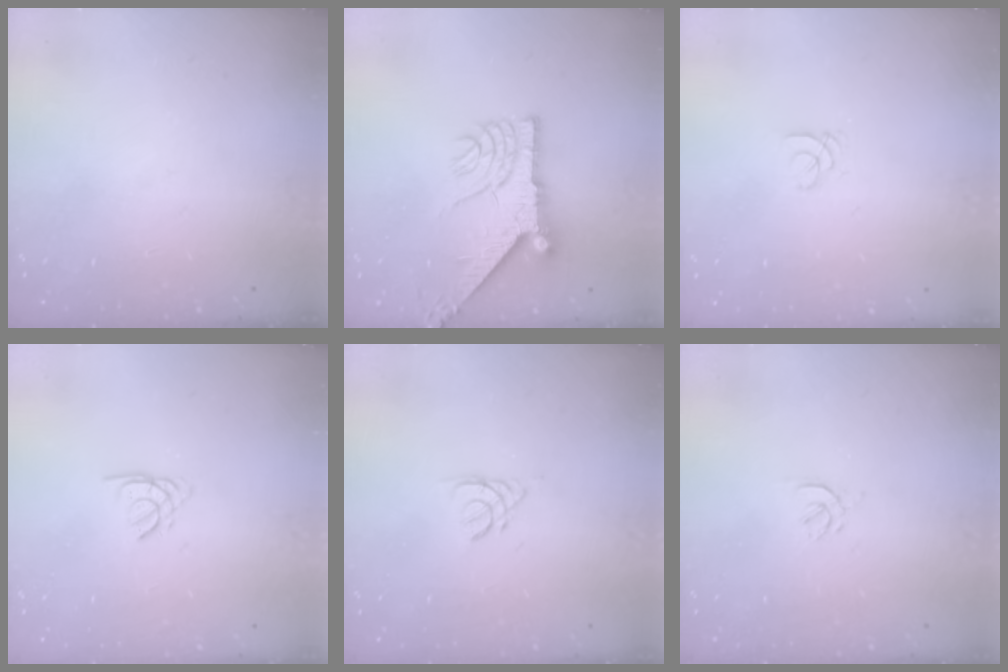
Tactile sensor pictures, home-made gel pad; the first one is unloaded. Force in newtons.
{"total": 12.1, "press": 12.0, "slide": 1.6}
{"total": 1.0, "press": 1.0, "slide": 0.1}
{"total": 1.1, "press": 1.1, "slide": 0.3}
{"total": 2.5, "press": 2.5, "slide": 0.6}
{"total": 1.7, "press": 1.6, "slide": 0.6}